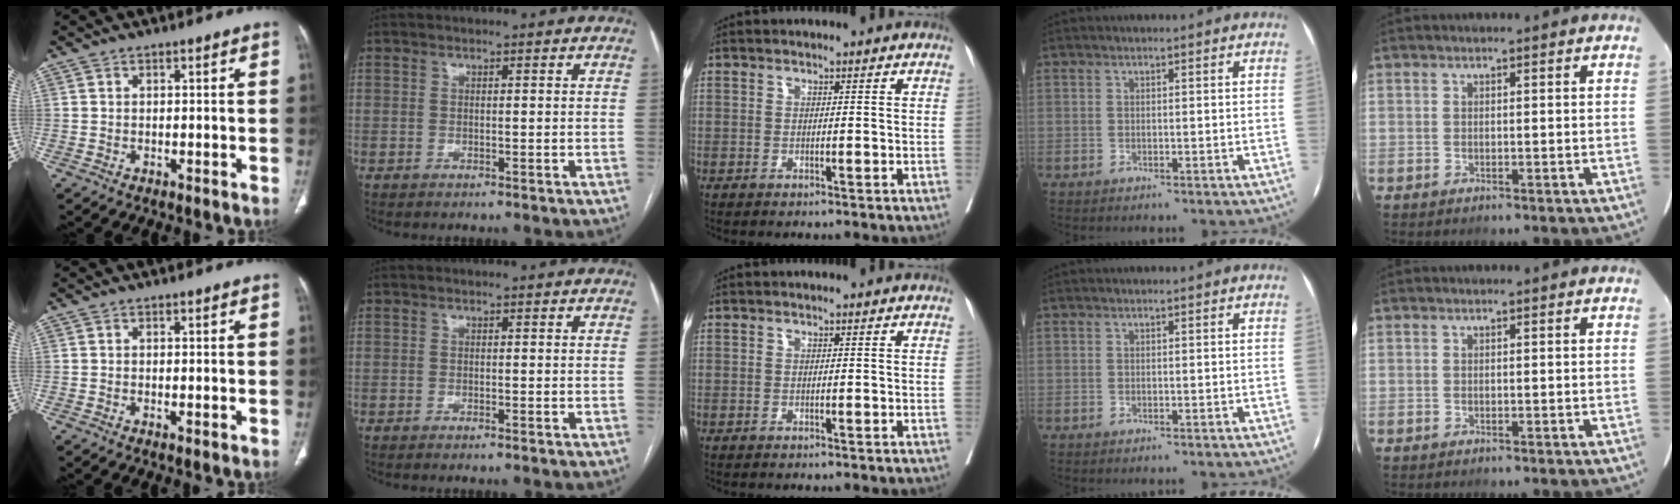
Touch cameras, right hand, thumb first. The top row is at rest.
{"thumb": {"total": 0.8, "force": [-0.2, 0.2, 0.8], "torque": [-0.018, -0.004, -0.004]}, "index": {"total": 0.6, "force": [-0.5, -0.1, 0.3], "torque": [-0.005, 0.000, -0.009]}}